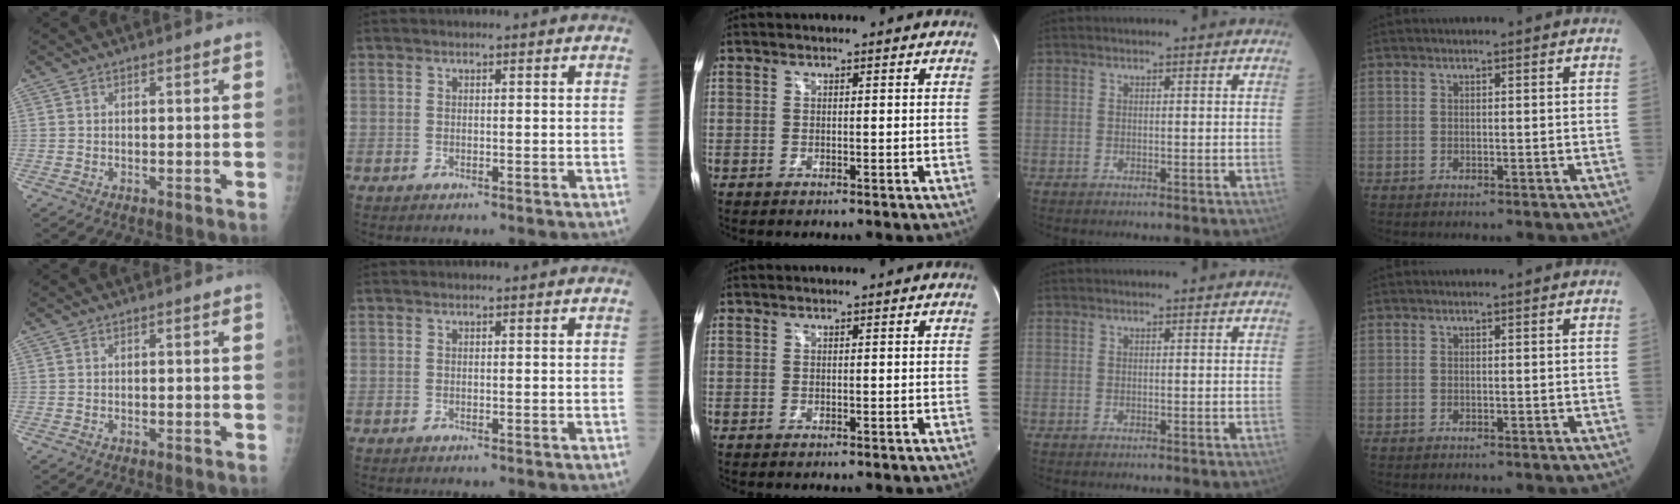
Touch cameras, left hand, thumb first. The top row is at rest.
{}